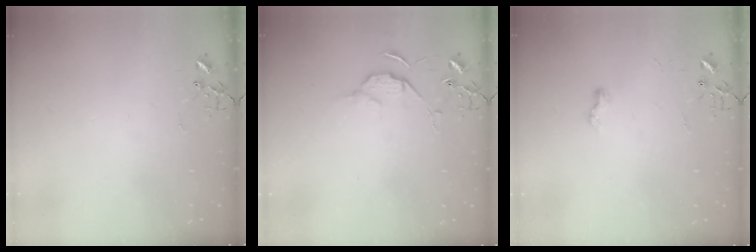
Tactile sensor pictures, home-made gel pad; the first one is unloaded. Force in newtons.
{"total": 5.7, "press": 5.7, "slide": 0.8}
{"total": 6.0, "press": 6.0, "slide": 0.7}